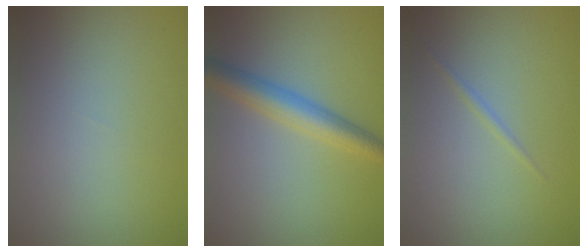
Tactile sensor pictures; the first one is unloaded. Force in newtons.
{"total": 4.2, "press": 4.2, "slide": 0.1}
{"total": 0.7, "press": 0.7, "slide": 0.0}